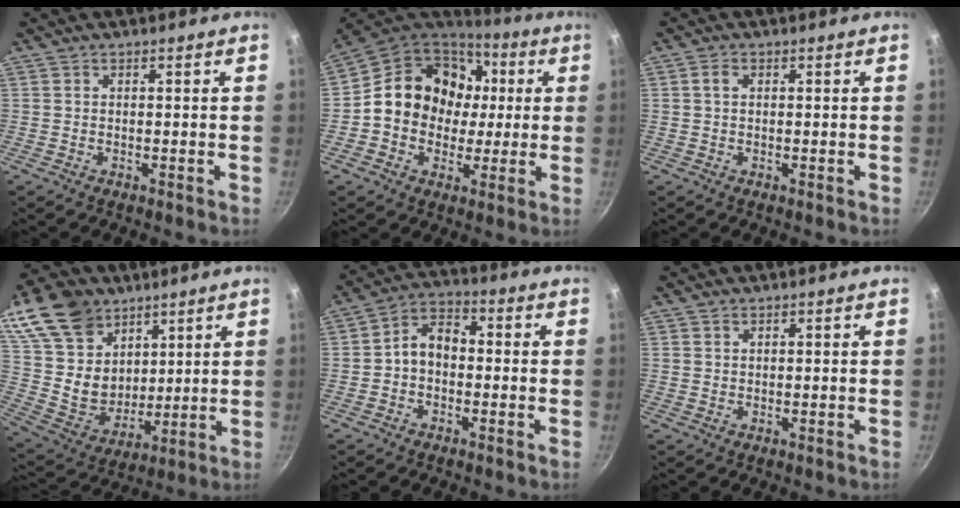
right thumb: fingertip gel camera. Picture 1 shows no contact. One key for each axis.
{"total": 17.9, "fx": 1.8, "fy": 15.5, "fz": 8.8, "tx": -0.116, "ty": 0.027, "tz": 0.021}
{"total": 2.6, "fx": 0.5, "fy": 1.9, "fz": 1.7, "tx": -0.030, "ty": 0.005, "tz": 0.005}
{"total": 21.0, "fx": 11.4, "fy": 14.7, "fz": 9.8, "tx": -0.156, "ty": -0.051, "tz": 0.224}
{"total": 6.9, "fx": -0.7, "fy": 5.0, "fz": 4.7, "tx": -0.056, "ty": 0.029, "tz": -0.027}
{"total": 0.9, "fx": 0.6, "fy": 0.6, "fz": 0.2, "tx": -0.002, "ty": -0.001, "tz": 0.011}